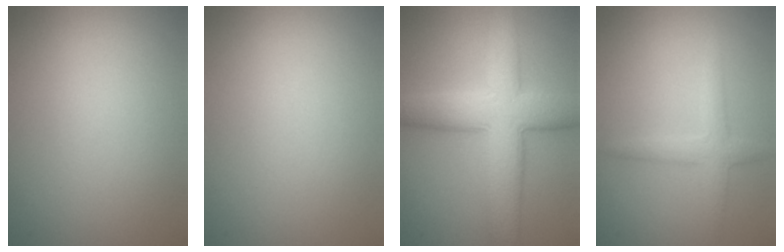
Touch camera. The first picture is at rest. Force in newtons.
{"total": 0.0}
{"total": 8.4, "press": 8.4, "slide": 0.3}
{"total": 2.3, "press": 2.3, "slide": 0.0}